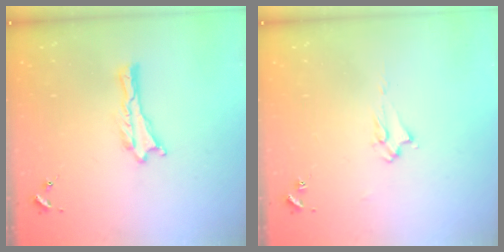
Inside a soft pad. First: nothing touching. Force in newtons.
{"total": 1.9, "press": 1.9, "slide": 0.3}